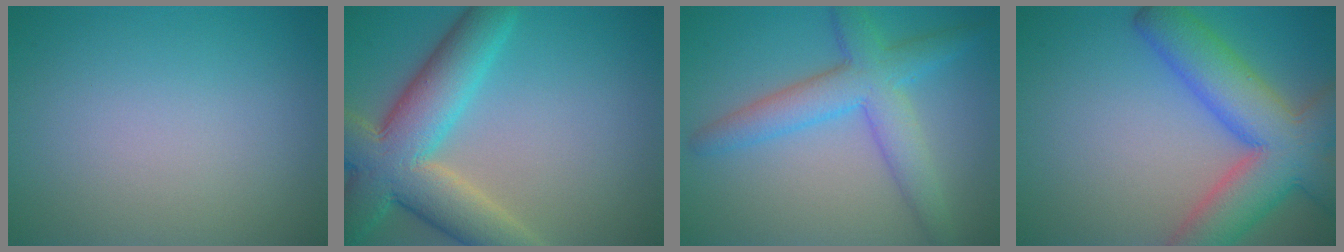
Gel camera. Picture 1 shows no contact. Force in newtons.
{"total": 9.8, "press": 9.8, "slide": 1.0}
{"total": 5.4, "press": 5.4, "slide": 0.1}
{"total": 9.6, "press": 9.6, "slide": 0.6}